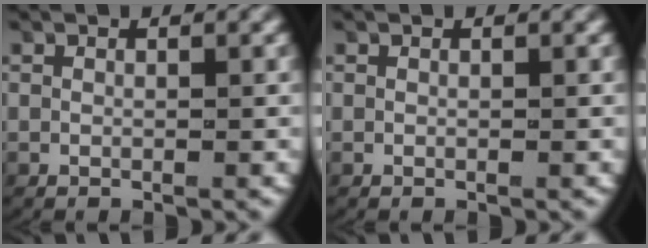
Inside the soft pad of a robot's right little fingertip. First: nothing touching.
{"total": 0.0}